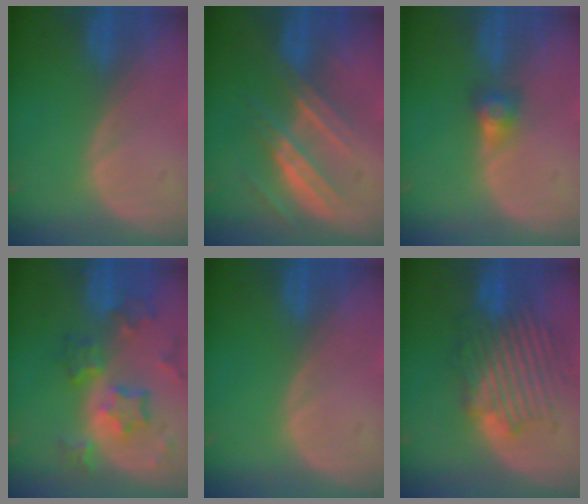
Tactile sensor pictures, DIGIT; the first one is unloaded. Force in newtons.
{"total": 7.4, "press": 6.8, "slide": 3.0}
{"total": 2.7, "press": 2.5, "slide": 1.0}
{"total": 8.4, "press": 7.4, "slide": 4.0}
{"total": 0.0}
{"total": 8.9, "press": 8.7, "slide": 1.5}